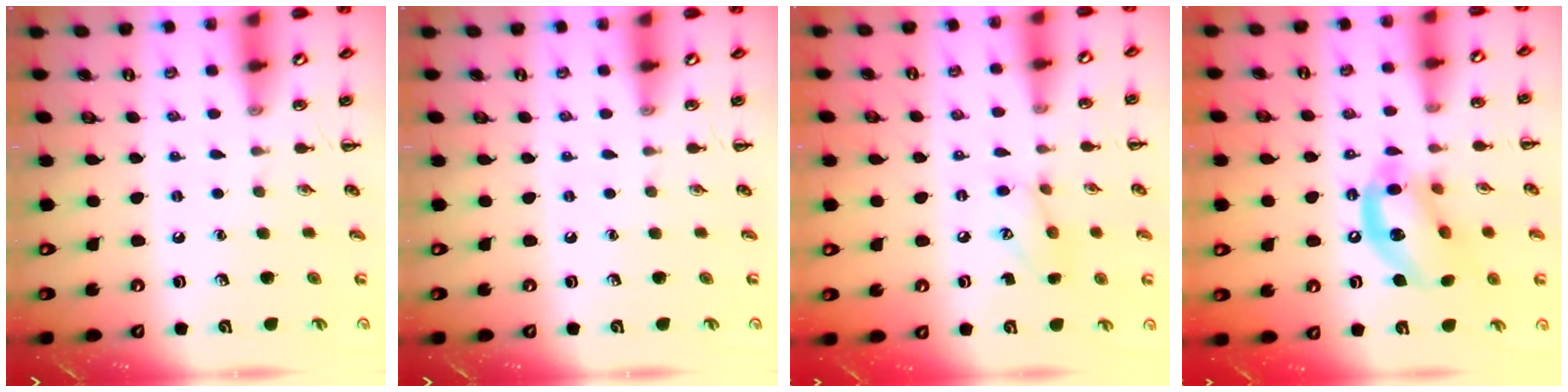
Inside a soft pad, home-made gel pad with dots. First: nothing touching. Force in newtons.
{"total": 0.0}
{"total": 9.5, "press": 9.4, "slide": 1.5}
{"total": 12.8, "press": 12.3, "slide": 3.4}